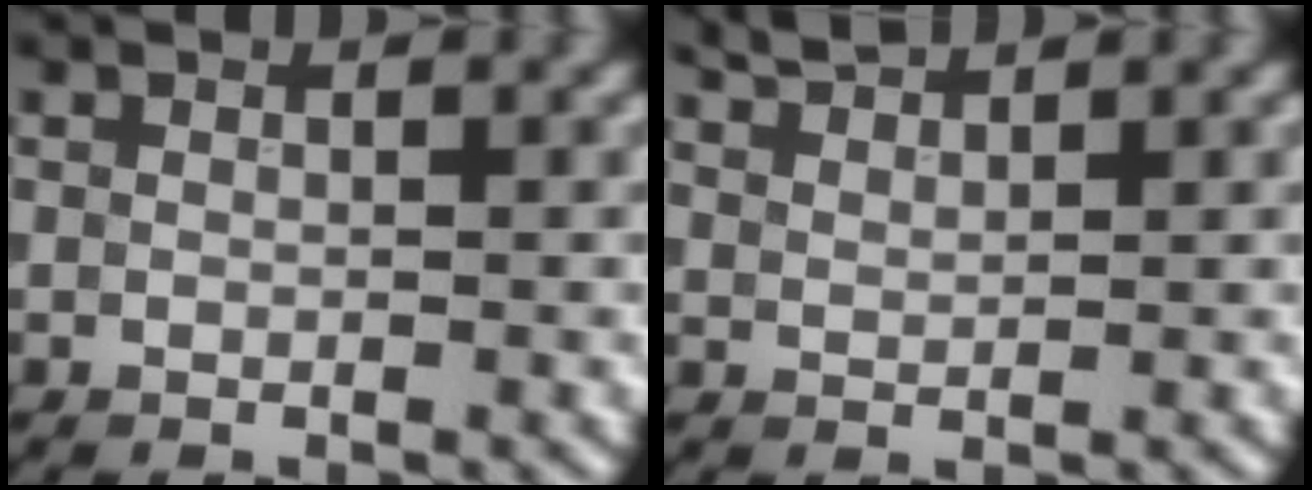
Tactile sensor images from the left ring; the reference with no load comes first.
{"total": 2.2, "force": [2.1, 0.2, 0.6], "torque": [-0.010, 0.005, 0.043]}